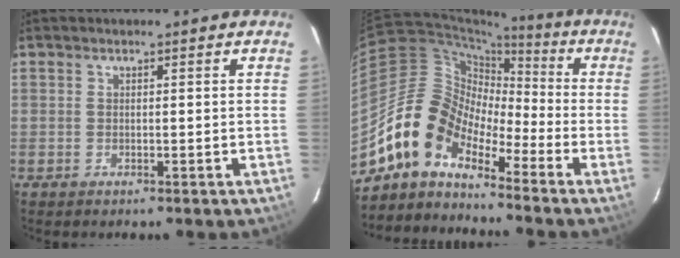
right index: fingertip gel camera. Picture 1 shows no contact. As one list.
[{"total": 11.8, "force": [-8.9, 6.1, 4.7], "torque": [-0.081, 0.029, -0.191]}]